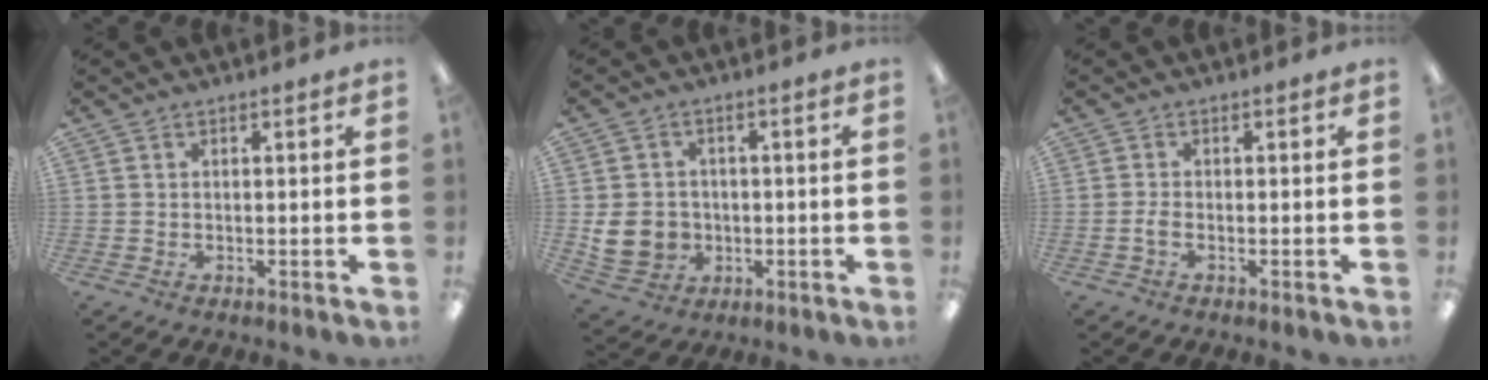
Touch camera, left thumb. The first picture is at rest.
{"total": 7.9, "force": [-1.2, 7.2, 3.0], "torque": [-0.064, 0.014, -0.017]}
{"total": 1.6, "force": [-0.7, 0.8, 1.2], "torque": [-0.030, -0.001, -0.014]}